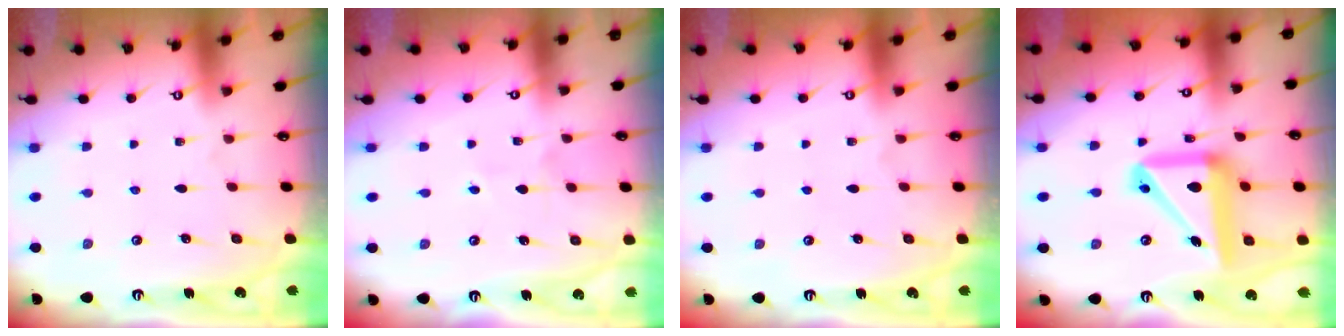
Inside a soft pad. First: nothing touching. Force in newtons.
{"total": 2.2, "press": 2.0, "slide": 0.8}
{"total": 0.0}
{"total": 17.2, "press": 17.0, "slide": 2.7}